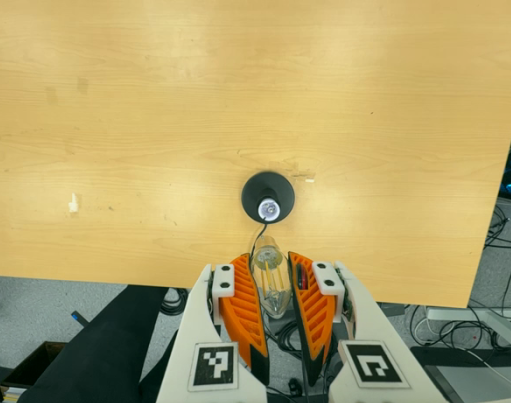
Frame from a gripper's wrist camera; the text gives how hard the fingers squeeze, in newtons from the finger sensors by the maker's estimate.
{"total": 20.4, "left": 24.8, "right": 15.9}